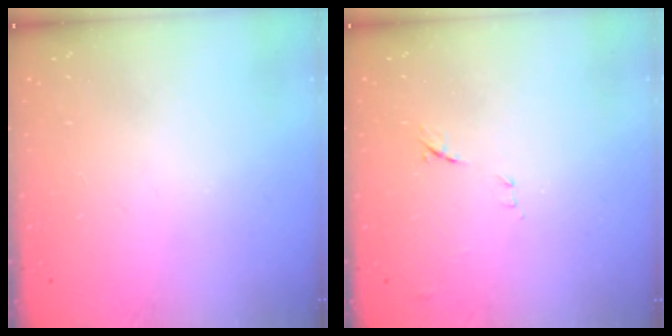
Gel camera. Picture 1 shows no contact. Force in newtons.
{"total": 7.5, "press": 7.5, "slide": 0.8}